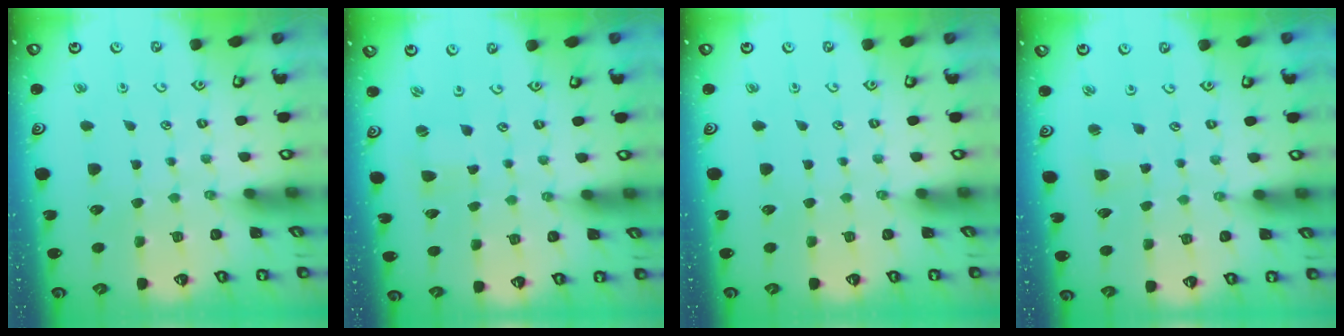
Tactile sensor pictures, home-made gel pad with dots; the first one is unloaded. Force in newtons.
{"total": 1.0, "press": 1.0, "slide": 0.2}
{"total": 0.0}
{"total": 2.2, "press": 2.2, "slide": 0.2}